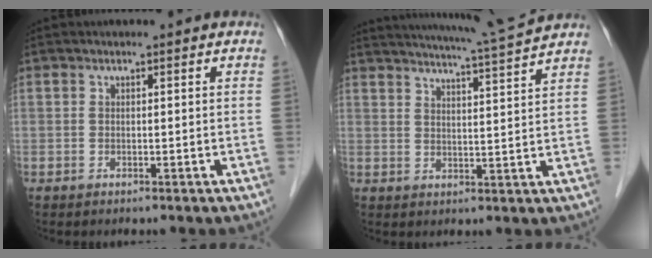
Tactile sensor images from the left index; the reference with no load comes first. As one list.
[{"total": 11.4, "force": [10.6, -1.8, 3.9], "torque": [-0.075, -0.019, 0.143]}]